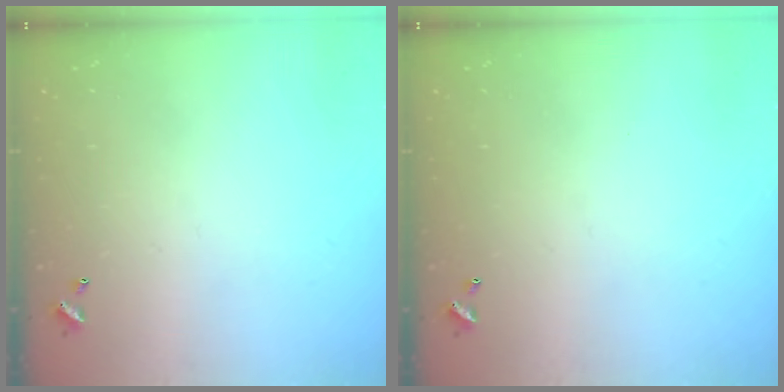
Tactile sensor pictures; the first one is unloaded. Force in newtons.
{"total": 0.0}